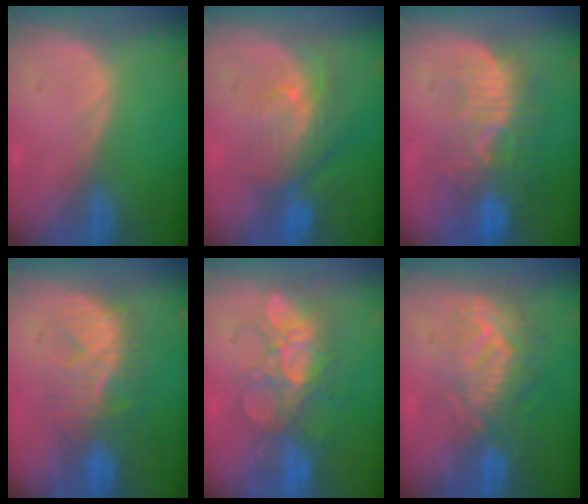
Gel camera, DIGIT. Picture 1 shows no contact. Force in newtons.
{"total": 7.9, "press": 7.0, "slide": 3.5}
{"total": 10.7, "press": 9.4, "slide": 5.0}
{"total": 8.0, "press": 7.9, "slide": 1.3}
{"total": 8.6, "press": 8.3, "slide": 2.4}
{"total": 9.4, "press": 8.5, "slide": 4.1}